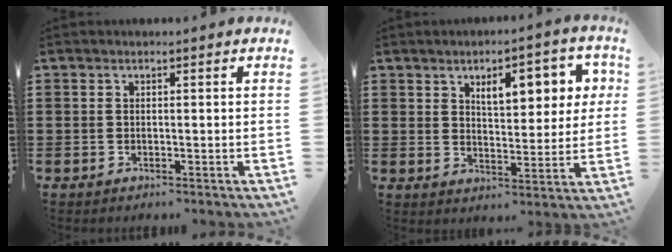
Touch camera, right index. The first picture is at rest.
{"total": 7.3, "force": [3.3, 3.3, 5.7], "torque": [-0.081, -0.005, 0.047]}